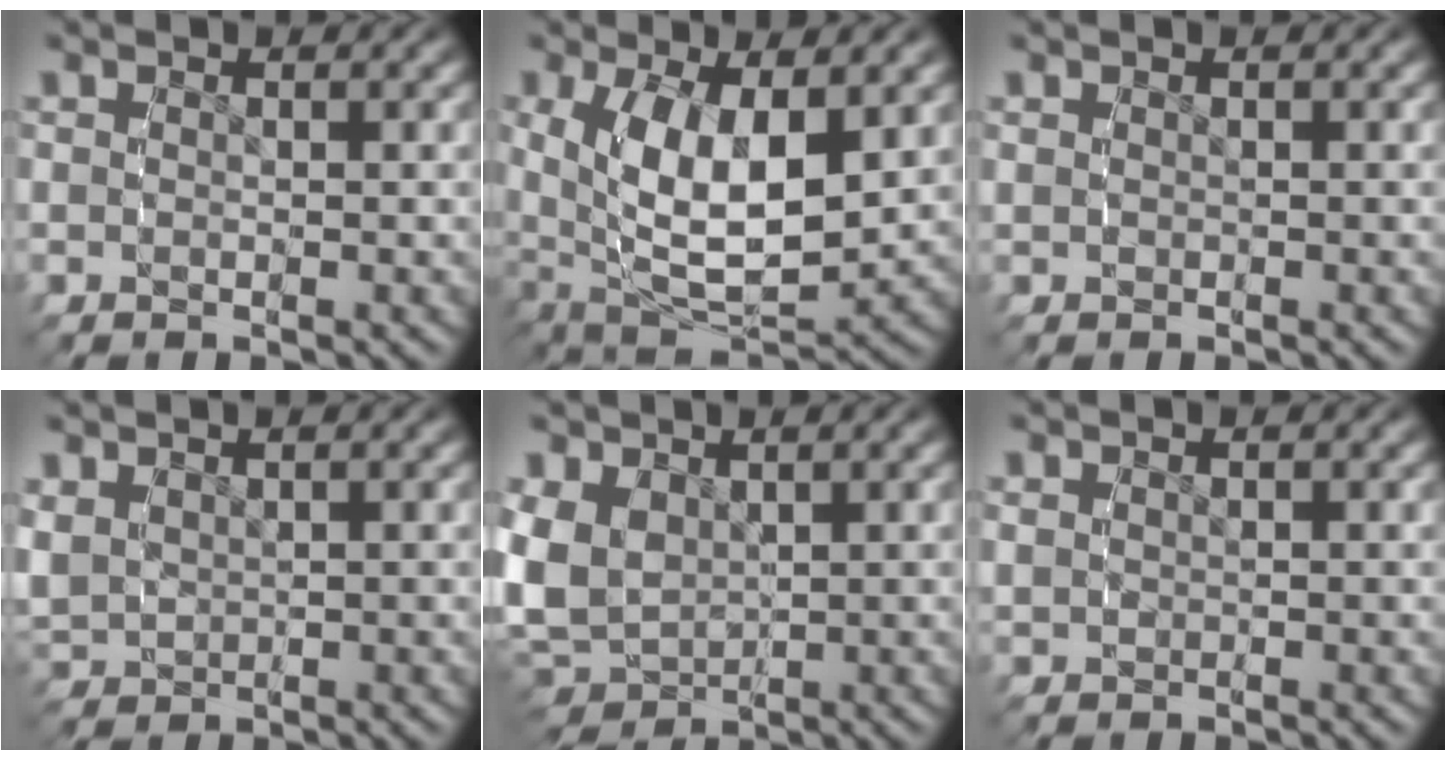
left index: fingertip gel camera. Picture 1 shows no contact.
{"total": 10.0, "force": [-0.9, 6.4, 7.7], "torque": [-0.150, -0.046, 0.012]}
{"total": 0.5, "force": [0.0, 0.5, 0.1], "torque": [0.003, 0.003, 0.000]}
{"total": 3.0, "force": [0.5, 2.7, 1.2], "torque": [-0.040, -0.004, 0.016]}
{"total": 7.0, "force": [-0.1, 6.2, 3.4], "torque": [-0.112, -0.036, 0.012]}
{"total": 1.1, "force": [0.2, 1.0, 0.5], "torque": [-0.008, 0.000, 0.007]}